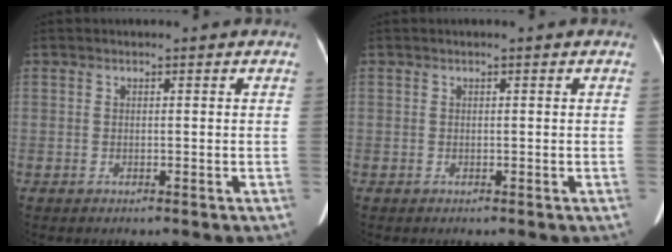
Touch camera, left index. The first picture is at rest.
{"total": 0.0}